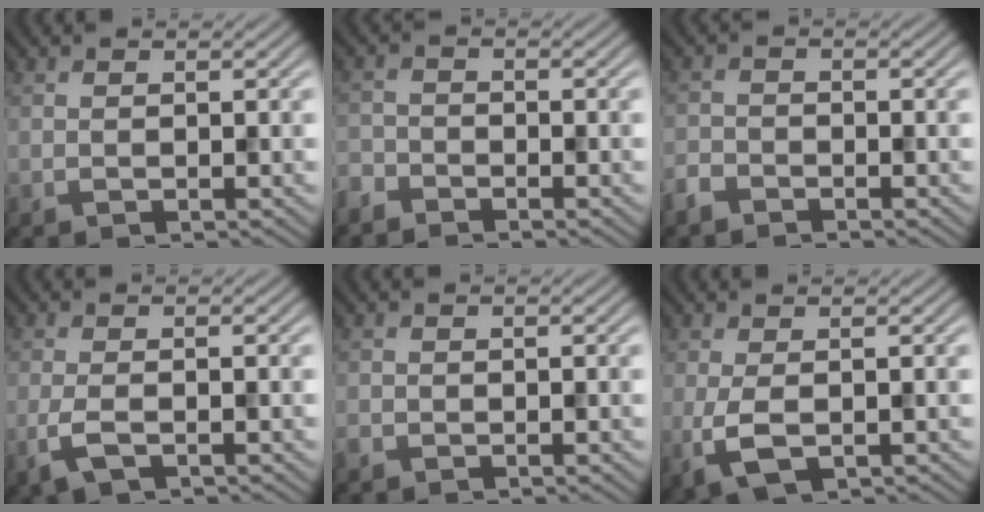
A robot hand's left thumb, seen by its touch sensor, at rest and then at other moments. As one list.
[{"total": 2.4, "force": [-2.2, 0.8, 0.4], "torque": [-0.009, -0.005, -0.056]}, {"total": 2.2, "force": [-1.8, 1.0, 0.6], "torque": [-0.012, -0.002, -0.046]}, {"total": 3.0, "force": [-1.4, 0.9, 2.5], "torque": [-0.062, -0.005, -0.031]}, {"total": 0.9, "force": [-0.7, 0.5, 0.2], "torque": [-0.006, -0.002, -0.014]}, {"total": 3.8, "force": [-0.6, 1.7, 3.3], "torque": [-0.082, -0.007, -0.010]}]